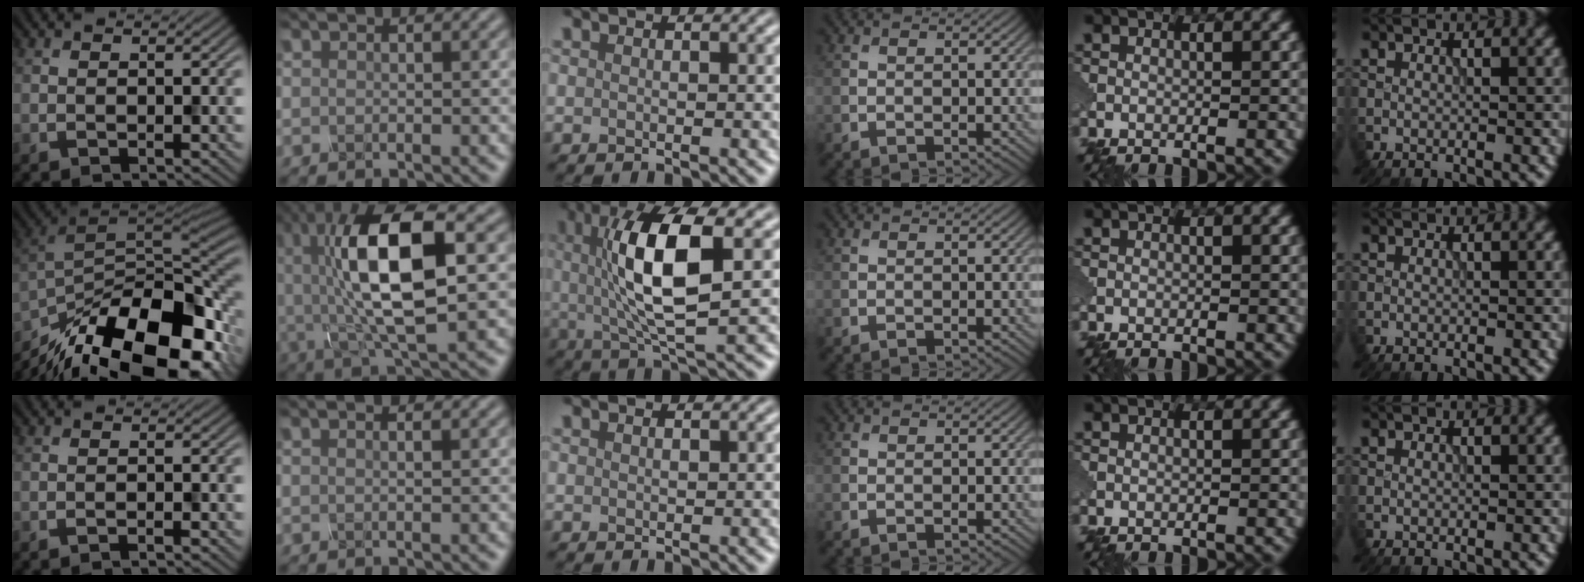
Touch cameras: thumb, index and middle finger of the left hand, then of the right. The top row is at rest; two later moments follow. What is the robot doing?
{"motion": "assemble", "object": "glue stick"}